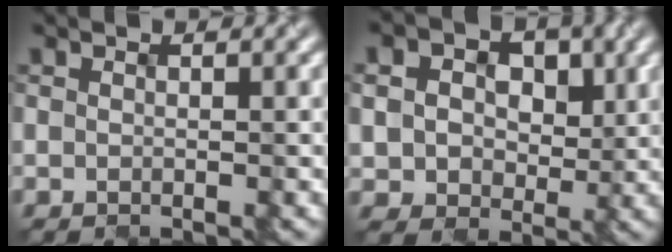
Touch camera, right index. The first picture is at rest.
{"total": 8.1, "force": [2.4, 6.6, 4.1], "torque": [-0.090, 0.017, 0.035]}